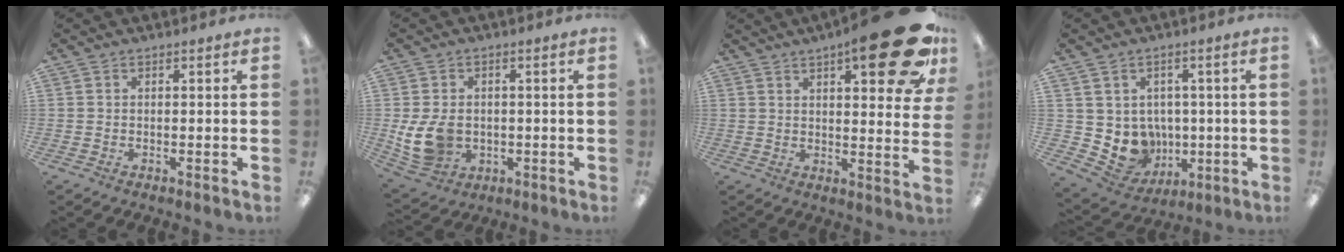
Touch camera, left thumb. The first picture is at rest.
{"total": 9.5, "force": [-0.7, 7.5, 5.9], "torque": [-0.126, 0.005, -0.009]}
{"total": 19.2, "force": [10.2, 5.6, 15.2], "torque": [-0.194, -0.059, 0.153]}
{"total": 7.5, "force": [0.9, 7.3, 1.6], "torque": [-0.043, -0.018, 0.030]}